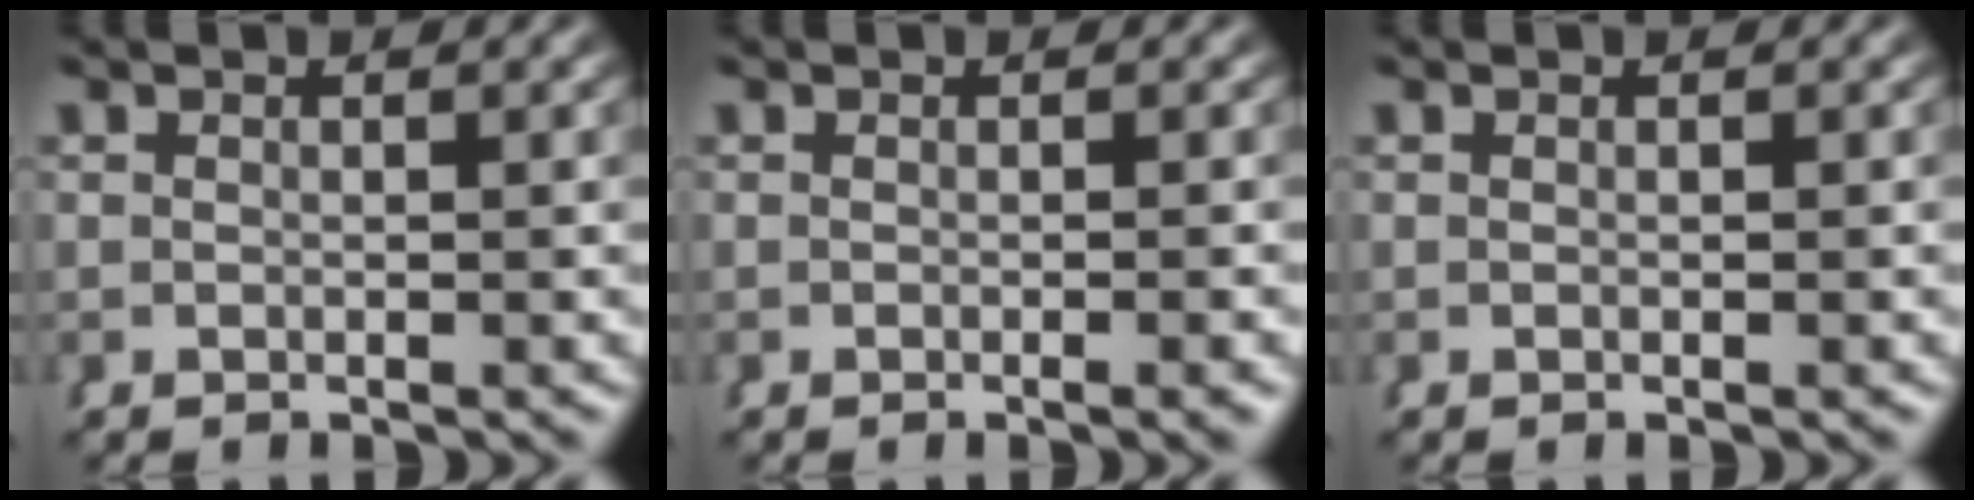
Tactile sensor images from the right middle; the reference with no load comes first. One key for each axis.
{"total": 0.7, "fx": -0.4, "fy": -0.1, "fz": 0.5, "tx": -0.006, "ty": 0.004, "tz": -0.009}
{"total": 0.0}